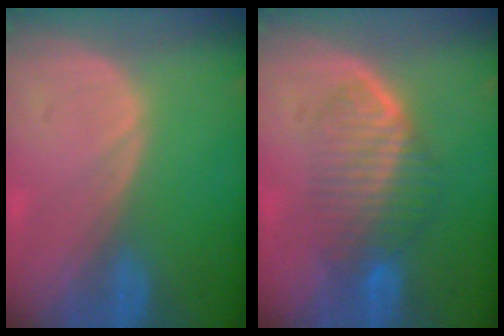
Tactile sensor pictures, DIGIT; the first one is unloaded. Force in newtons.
{"total": 6.6, "press": 6.4, "slide": 1.7}